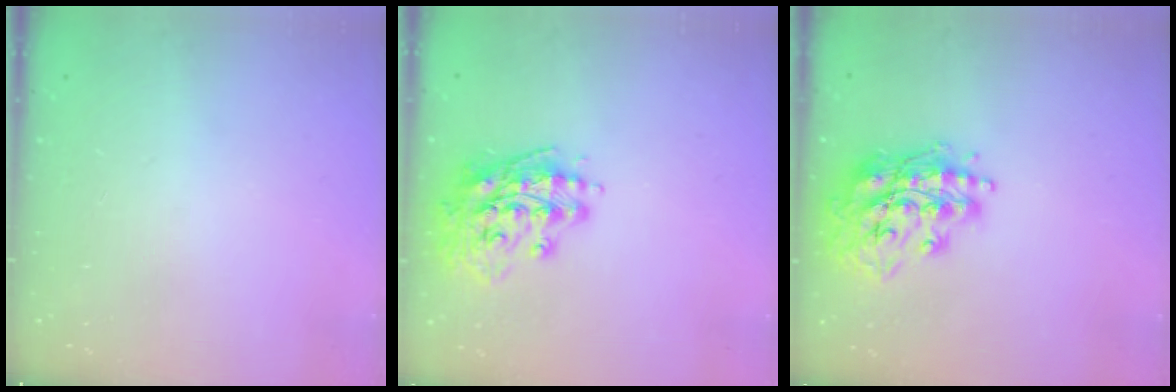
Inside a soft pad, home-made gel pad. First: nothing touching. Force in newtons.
{"total": 14.8, "press": 14.6, "slide": 2.5}
{"total": 17.4, "press": 17.4, "slide": 1.4}